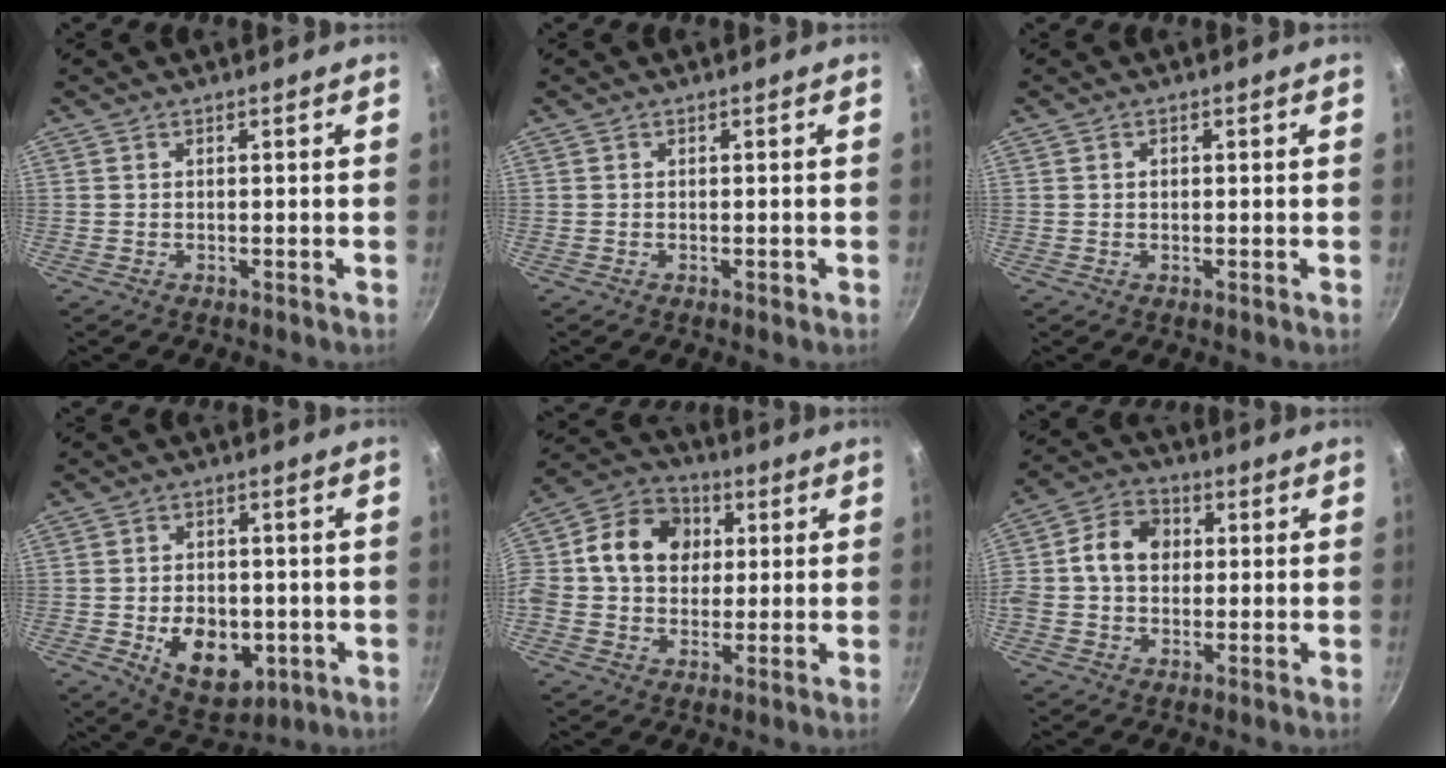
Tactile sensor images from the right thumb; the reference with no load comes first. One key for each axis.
{"total": 0.8, "fx": -0.3, "fy": 0.4, "fz": 0.6, "tx": -0.007, "ty": 0.002, "tz": -0.005}
{"total": 0.8, "fx": 0.1, "fy": 0.6, "fz": 0.5, "tx": -0.007, "ty": 0.004, "tz": 0.004}
{"total": 12.4, "fx": -3.0, "fy": 8.4, "fz": 8.7, "tx": -0.095, "ty": -0.001, "tz": -0.029}
{"total": 15.8, "fx": 2.4, "fy": 12.8, "fz": 9.0, "tx": -0.140, "ty": 0.025, "tz": 0.022}
{"total": 9.4, "fx": 0.9, "fy": 7.5, "fz": 5.5, "tx": -0.072, "ty": 0.019, "tz": -0.005}